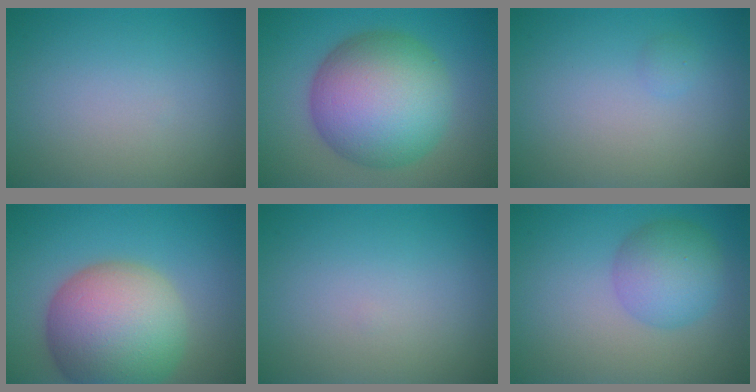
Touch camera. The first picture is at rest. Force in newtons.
{"total": 12.3, "press": 12.3, "slide": 0.3}
{"total": 0.6, "press": 0.6, "slide": 0.1}
{"total": 12.0, "press": 11.9, "slide": 0.7}
{"total": 0.0}
{"total": 4.5, "press": 4.5, "slide": 0.1}